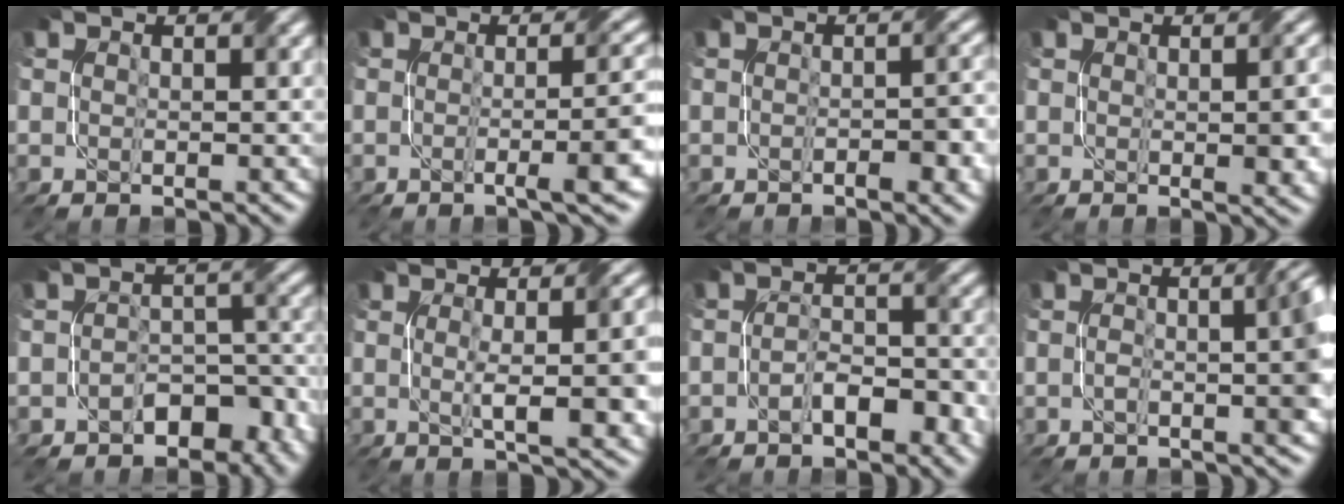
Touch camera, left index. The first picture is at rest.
{"total": 5.7, "force": [-1.0, 1.3, 5.5], "torque": [-0.059, -0.002, -0.017]}
{"total": 2.8, "force": [-1.0, 0.6, 2.6], "torque": [-0.036, 0.000, -0.013]}
{"total": 4.1, "force": [0.0, 1.1, 4.0], "torque": [-0.041, 0.007, 0.004]}
{"total": 5.8, "force": [-3.3, 3.3, 3.4], "torque": [-0.034, -0.003, -0.050]}
{"total": 7.5, "force": [-0.3, 2.1, 7.2], "torque": [-0.074, 0.008, -0.003]}
{"total": 3.7, "force": [-1.9, 1.5, 2.8], "torque": [-0.045, 0.007, -0.030]}
{"total": 5.4, "force": [-0.2, 1.6, 5.2], "torque": [-0.056, 0.009, -0.007]}